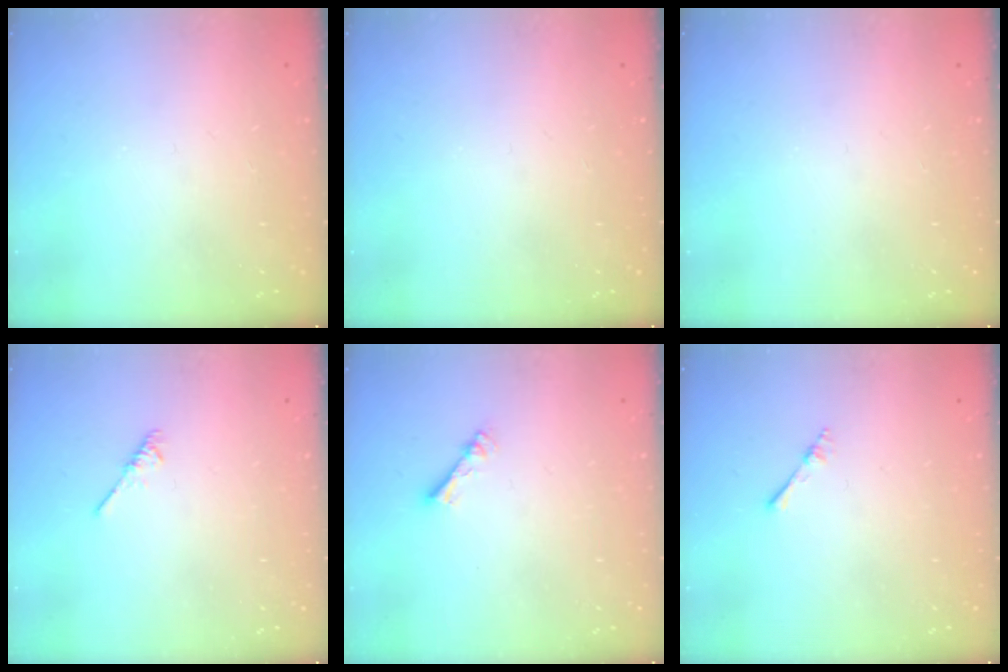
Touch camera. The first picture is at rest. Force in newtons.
{"total": 0.0}
{"total": 0.0}
{"total": 1.9, "press": 1.8, "slide": 0.5}
{"total": 2.3, "press": 2.2, "slide": 0.4}
{"total": 2.2, "press": 2.2, "slide": 0.3}